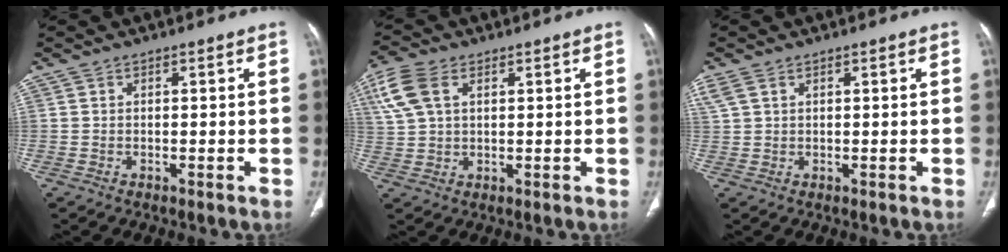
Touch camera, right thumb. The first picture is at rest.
{"total": 8.9, "force": [3.6, 5.3, 6.2], "torque": [-0.152, 0.011, 0.074]}
{"total": 2.8, "force": [1.5, 1.6, 1.8], "torque": [-0.063, 0.016, 0.043]}